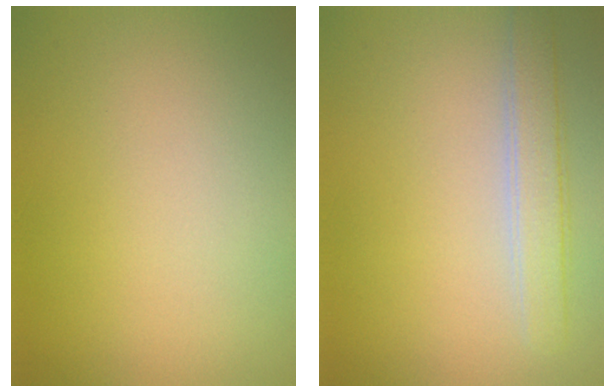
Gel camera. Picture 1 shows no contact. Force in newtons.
{"total": 2.7, "press": 2.7, "slide": 0.5}